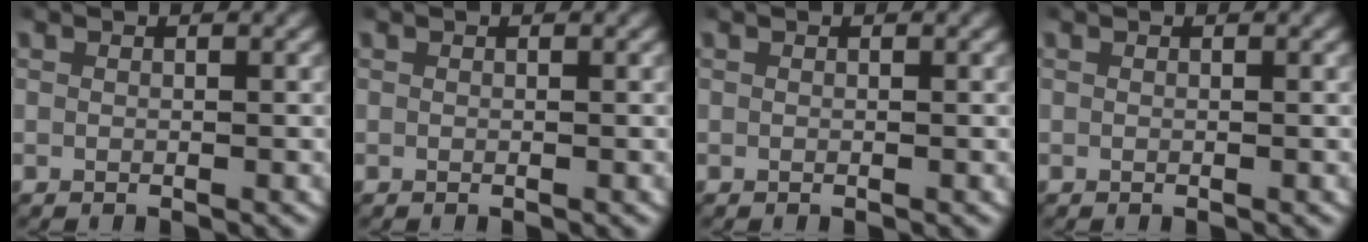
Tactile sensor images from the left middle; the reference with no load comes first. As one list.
[{"total": 0.0}, {"total": 0.0}, {"total": 0.0}]